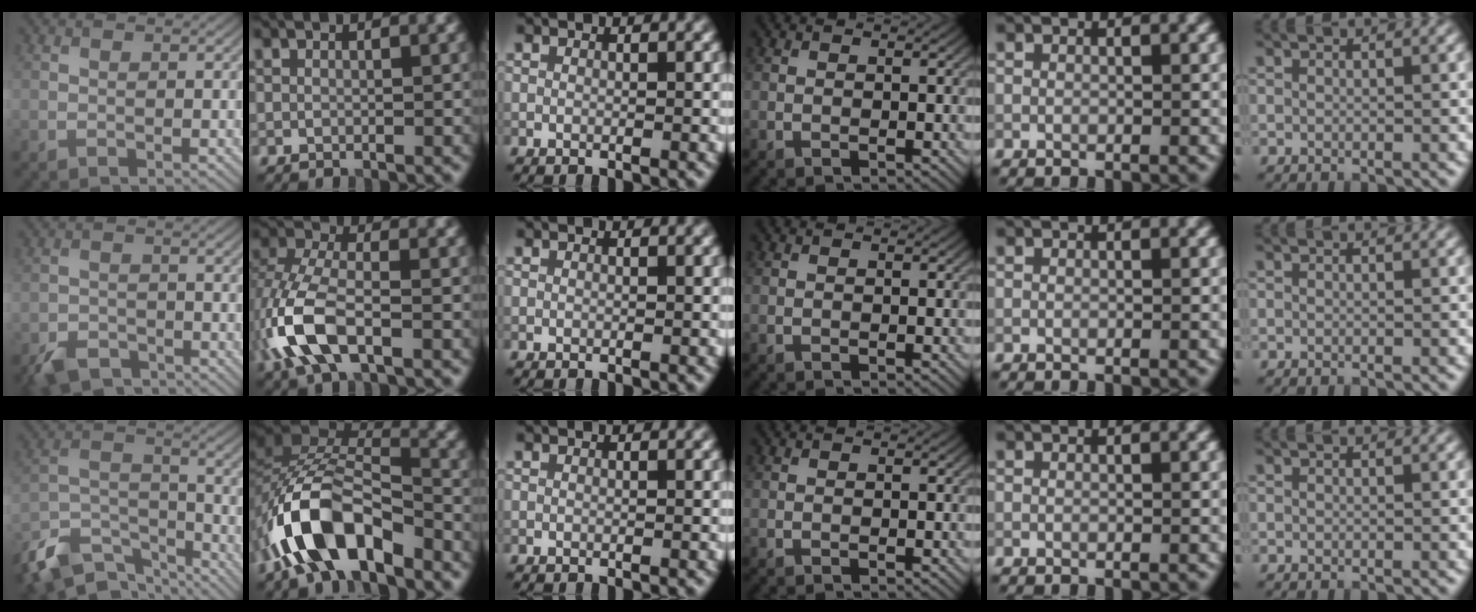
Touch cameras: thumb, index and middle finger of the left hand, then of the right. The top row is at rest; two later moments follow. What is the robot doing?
{"motion": "lift_and_place", "object": "coin"}